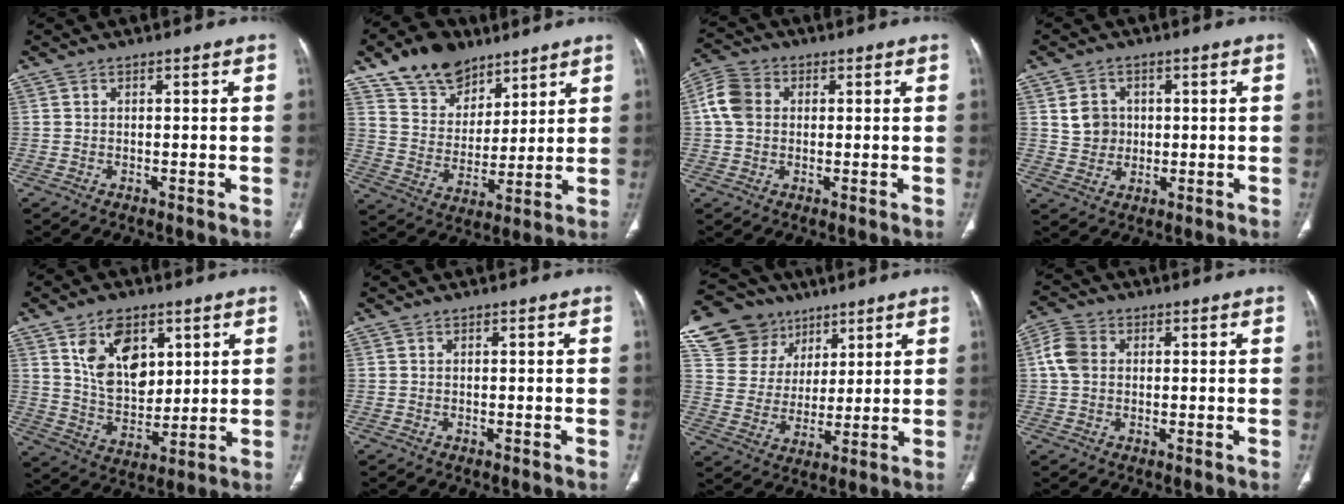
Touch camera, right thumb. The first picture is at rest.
{"total": 14.2, "force": [9.9, 8.9, 4.7], "torque": [-0.045, -0.045, 0.185]}
{"total": 6.6, "force": [0.9, 5.2, 3.9], "torque": [-0.078, 0.015, 0.012]}
{"total": 5.1, "force": [1.1, 4.6, 1.9], "torque": [-0.009, -0.002, 0.021]}
{"total": 13.3, "force": [5.7, 8.3, 8.6], "torque": [-0.111, -0.035, 0.114]}
{"total": 0.0}
{"total": 15.7, "force": [8.9, 12.1, 4.3], "torque": [-0.045, -0.009, 0.168]}
{"total": 5.4, "force": [0.8, 4.2, 3.4], "torque": [-0.071, 0.013, 0.010]}